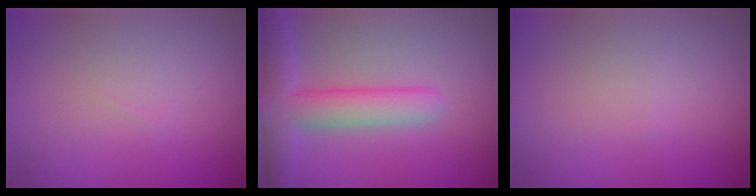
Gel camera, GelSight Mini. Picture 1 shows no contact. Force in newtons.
{"total": 5.1, "press": 5.0, "slide": 0.5}
{"total": 0.0}